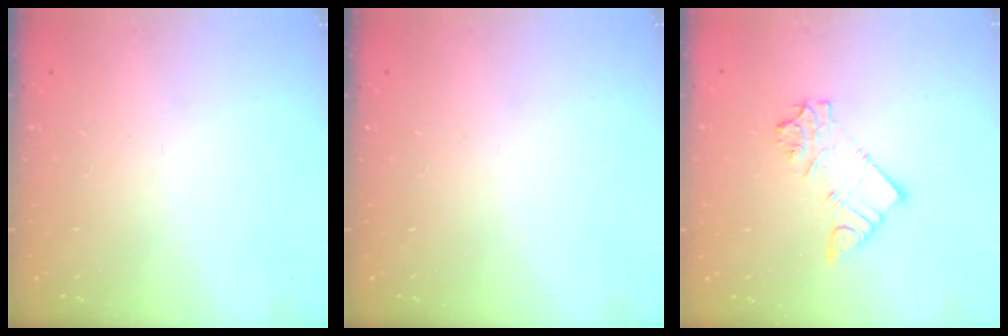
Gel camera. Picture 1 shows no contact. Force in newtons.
{"total": 0.0}
{"total": 7.6, "press": 7.5, "slide": 0.5}